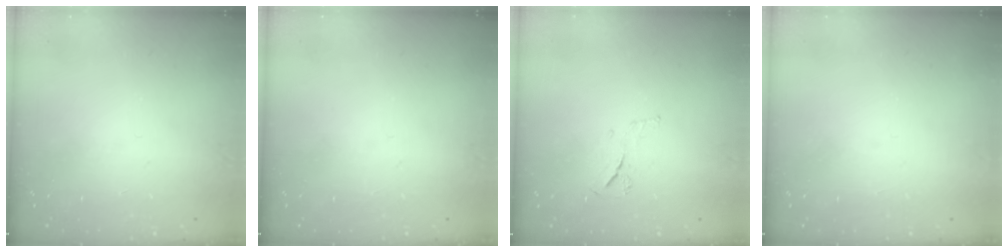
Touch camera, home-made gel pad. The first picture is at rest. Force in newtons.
{"total": 0.0}
{"total": 4.7, "press": 4.6, "slide": 0.8}
{"total": 1.6, "press": 1.6, "slide": 0.1}